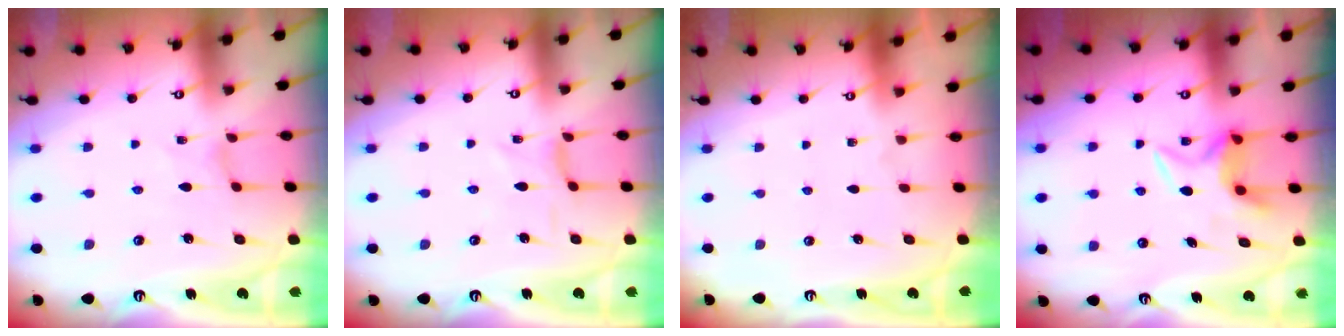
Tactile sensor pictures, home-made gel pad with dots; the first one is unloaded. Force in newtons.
{"total": 0.8, "press": 0.7, "slide": 0.3}
{"total": 0.0}
{"total": 5.3, "press": 5.3, "slide": 0.7}